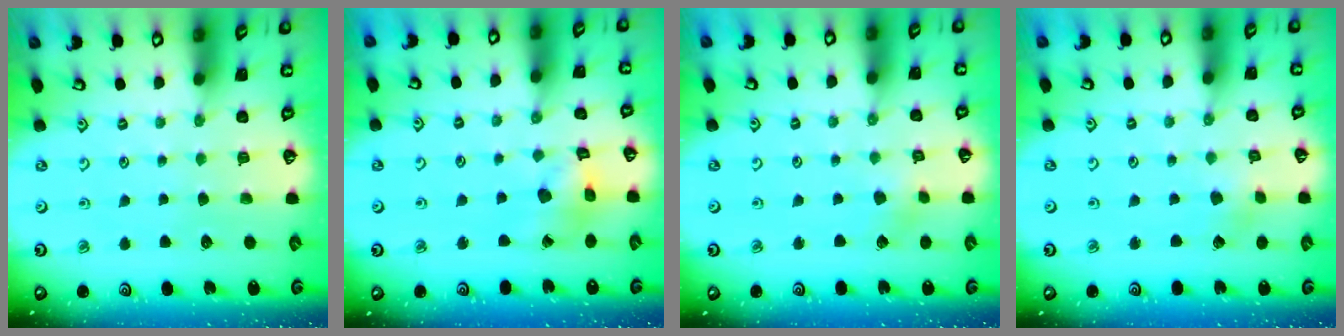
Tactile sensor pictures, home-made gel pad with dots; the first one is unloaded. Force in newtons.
{"total": 9.7, "press": 9.7, "slide": 1.0}
{"total": 2.9, "press": 2.9, "slide": 0.7}
{"total": 1.8, "press": 1.8, "slide": 0.1}